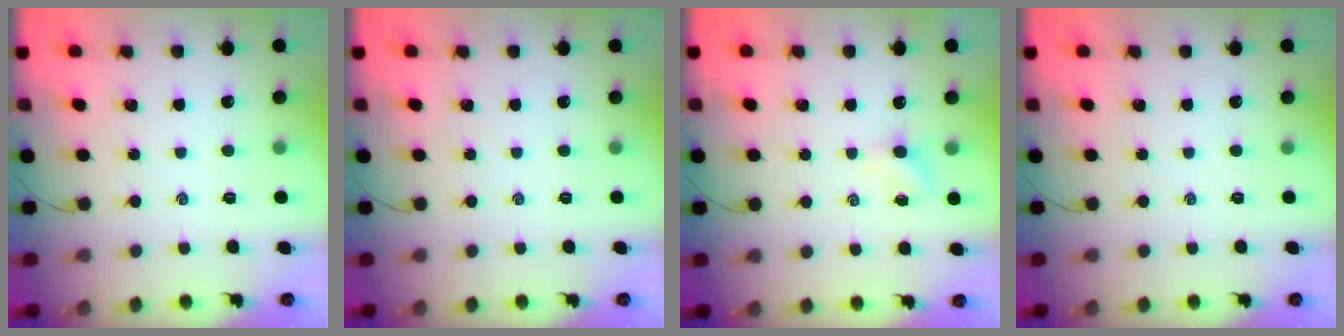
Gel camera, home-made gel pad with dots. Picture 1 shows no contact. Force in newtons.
{"total": 0.0}
{"total": 3.6, "press": 3.4, "slide": 1.1}
{"total": 0.0}